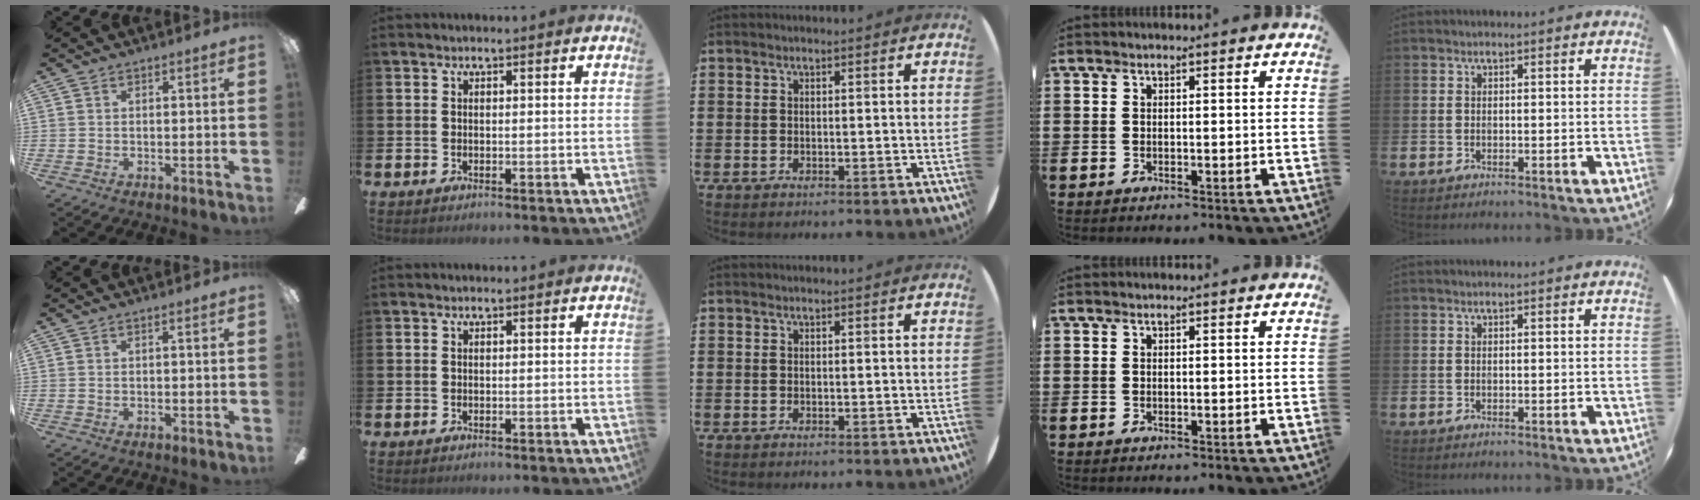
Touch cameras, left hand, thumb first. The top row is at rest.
{}